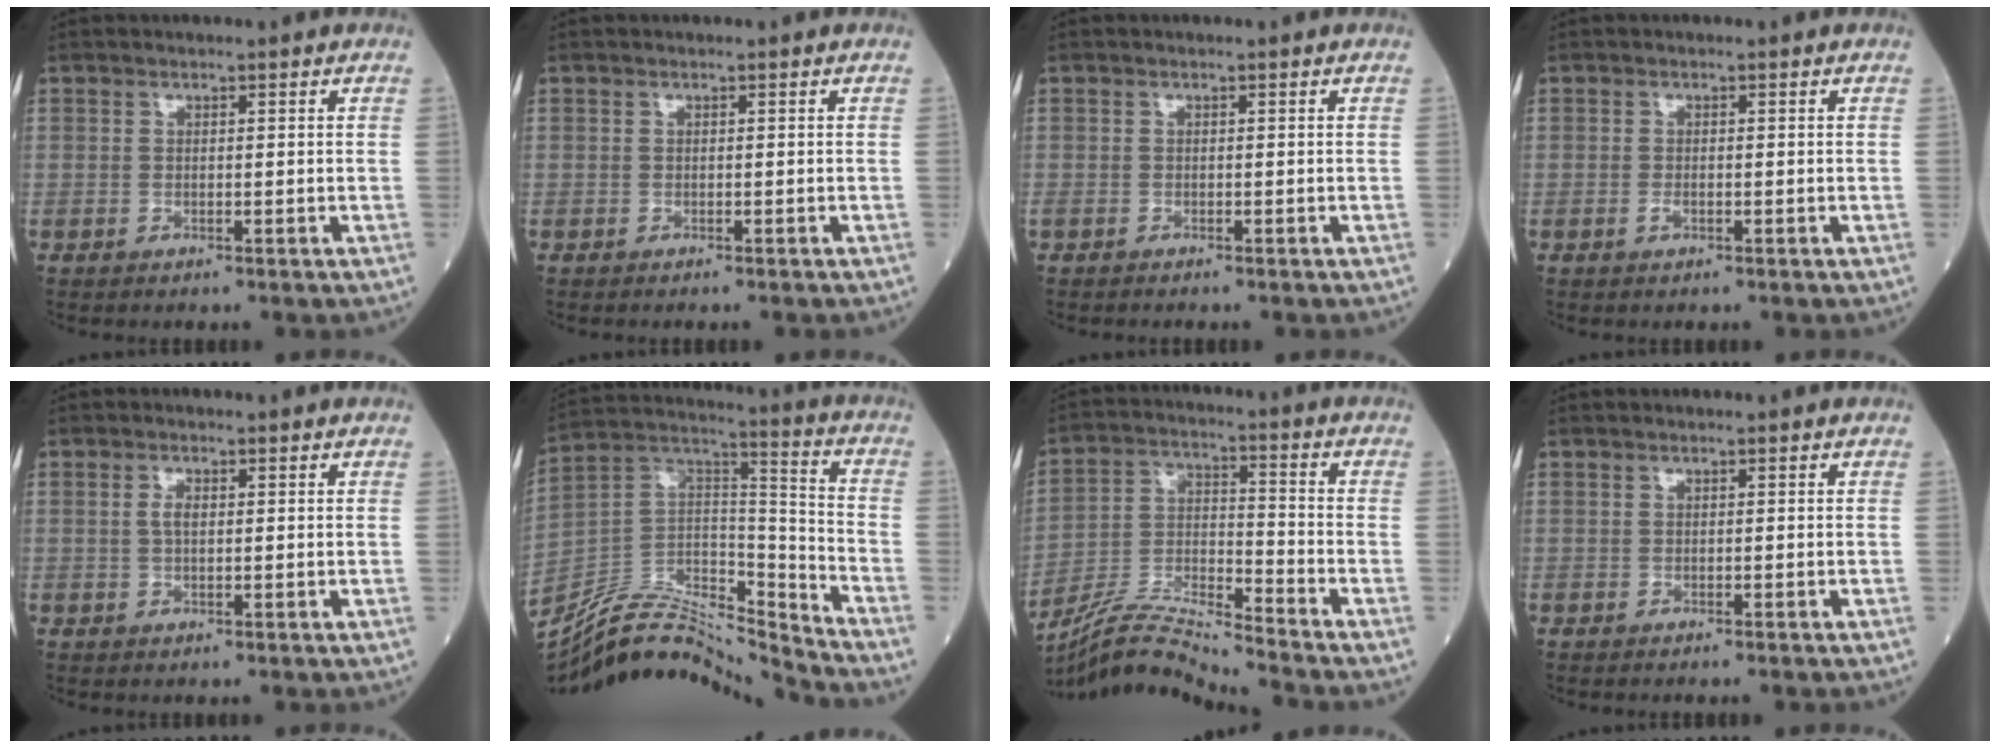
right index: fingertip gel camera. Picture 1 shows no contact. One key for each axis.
{"total": 1.0, "fx": -0.9, "fy": 0.0, "fz": 0.4, "tx": -0.006, "ty": -0.001, "tz": -0.013}
{"total": 1.3, "fx": -1.2, "fy": 0.3, "fz": 0.4, "tx": -0.014, "ty": -0.005, "tz": -0.019}
{"total": 1.0, "fx": -0.4, "fy": 0.3, "fz": 0.8, "tx": -0.018, "ty": -0.001, "tz": -0.006}
{"total": 1.6, "fx": 0.2, "fy": 0.7, "fz": 1.5, "tx": -0.030, "ty": 0.003, "tz": 0.003}
{"total": 18.6, "fx": -17.8, "fy": 1.7, "fz": 5.1, "tx": -0.083, "ty": 0.052, "tz": -0.309}
{"total": 11.3, "fx": -10.7, "fy": -1.8, "fz": 3.0, "tx": -0.064, "ty": 0.006, "tz": -0.201}
{"total": 1.3, "fx": -1.2, "fy": 0.0, "fz": 0.6, "tx": -0.007, "ty": -0.001, "tz": -0.016}